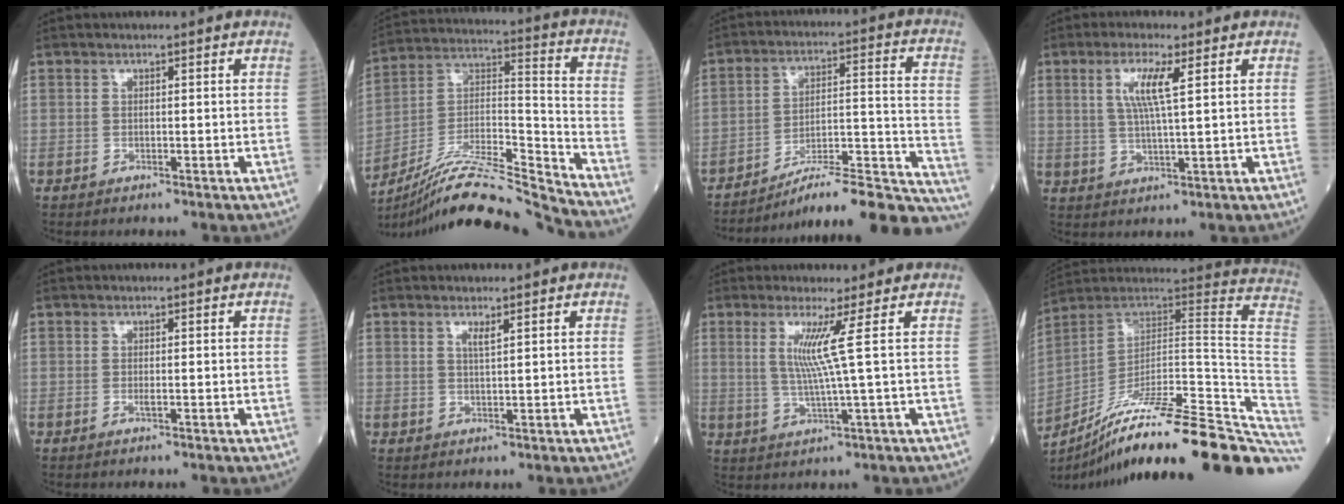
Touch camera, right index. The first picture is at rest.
{"total": 18.5, "force": [-17.4, -1.4, 6.3], "torque": [-0.125, 0.029, -0.306]}
{"total": 22.7, "force": [-20.6, 2.0, 9.2], "torque": [-0.065, 0.034, -0.295]}
{"total": 5.7, "force": [2.0, 0.1, 5.3], "torque": [-0.107, 0.001, 0.041]}
{"total": 0.6, "force": [-0.1, 0.0, 0.6], "torque": [-0.016, -0.002, -0.002]}
{"total": 1.5, "force": [0.9, 0.0, 1.2], "torque": [-0.024, -0.005, 0.017]}
{"total": 5.2, "force": [1.5, -2.0, 4.5], "torque": [-0.094, -0.009, 0.035]}
{"total": 33.0, "force": [-23.5, 2.2, 23.0], "torque": [-0.222, 0.001, -0.348]}